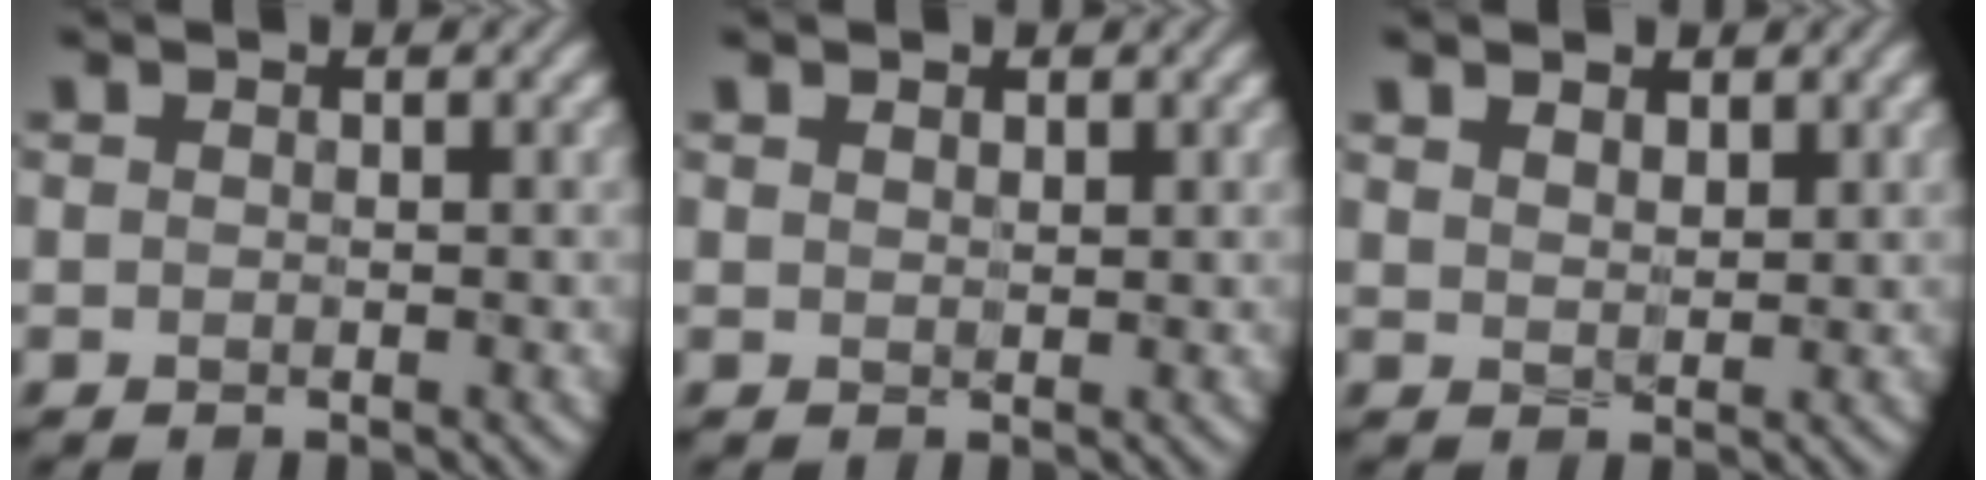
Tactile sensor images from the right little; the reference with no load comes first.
{"total": 1.2, "force": [0.9, 0.7, 0.6], "torque": [-0.010, 0.000, 0.016]}
{"total": 2.8, "force": [1.8, 1.5, 1.5], "torque": [-0.031, 0.004, 0.025]}